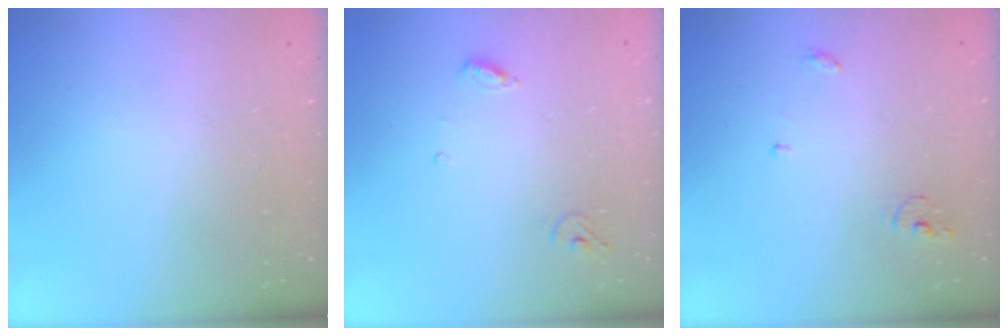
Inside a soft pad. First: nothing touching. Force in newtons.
{"total": 3.6, "press": 3.6, "slide": 0.3}
{"total": 4.1, "press": 4.0, "slide": 0.3}